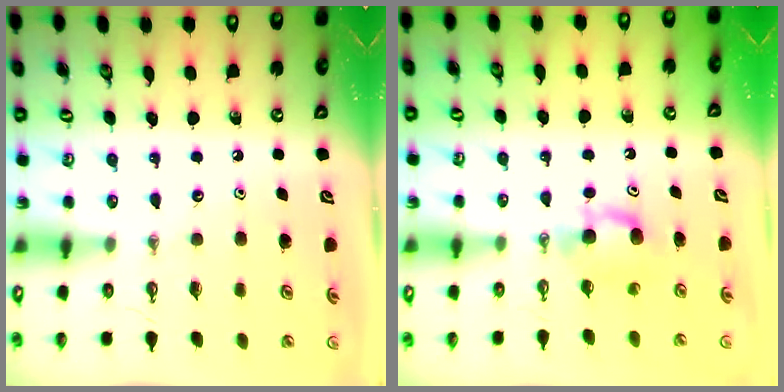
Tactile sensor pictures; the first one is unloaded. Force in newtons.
{"total": 4.9, "press": 4.8, "slide": 0.8}